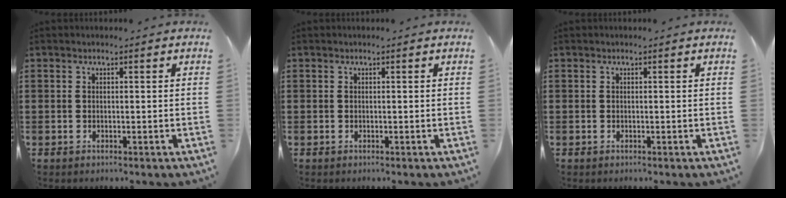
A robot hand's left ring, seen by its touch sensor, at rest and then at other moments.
{"total": 0.0}
{"total": 0.0}